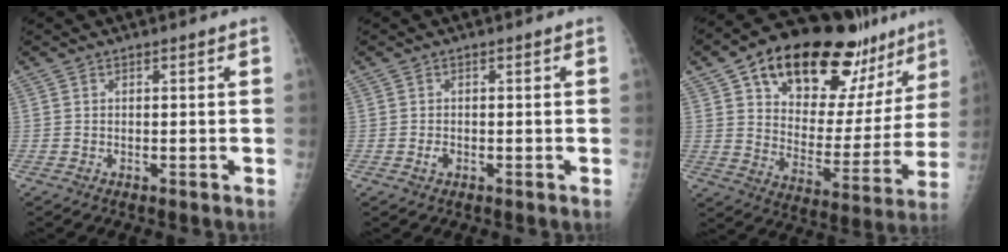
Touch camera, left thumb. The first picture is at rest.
{"total": 1.3, "force": [-0.4, 0.9, 0.8], "torque": [-0.012, 0.001, -0.008]}
{"total": 28.7, "force": [18.4, 13.6, 17.4], "torque": [-0.214, -0.051, 0.274]}